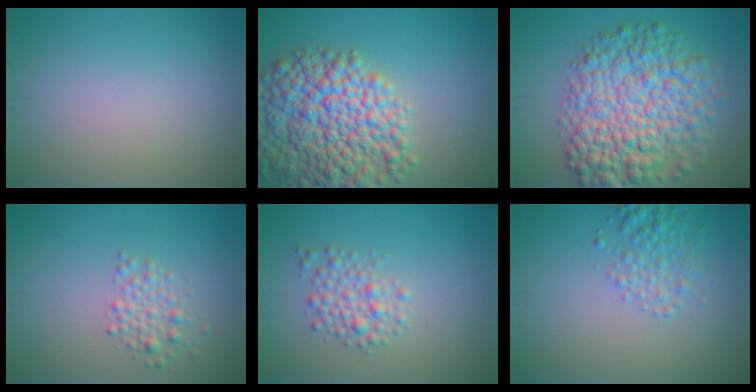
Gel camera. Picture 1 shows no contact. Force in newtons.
{"total": 10.3, "press": 10.3, "slide": 0.5}
{"total": 10.2, "press": 10.2, "slide": 0.2}
{"total": 2.1, "press": 2.1, "slide": 0.0}
{"total": 2.5, "press": 2.5, "slide": 0.1}
{"total": 2.6, "press": 2.6, "slide": 0.1}